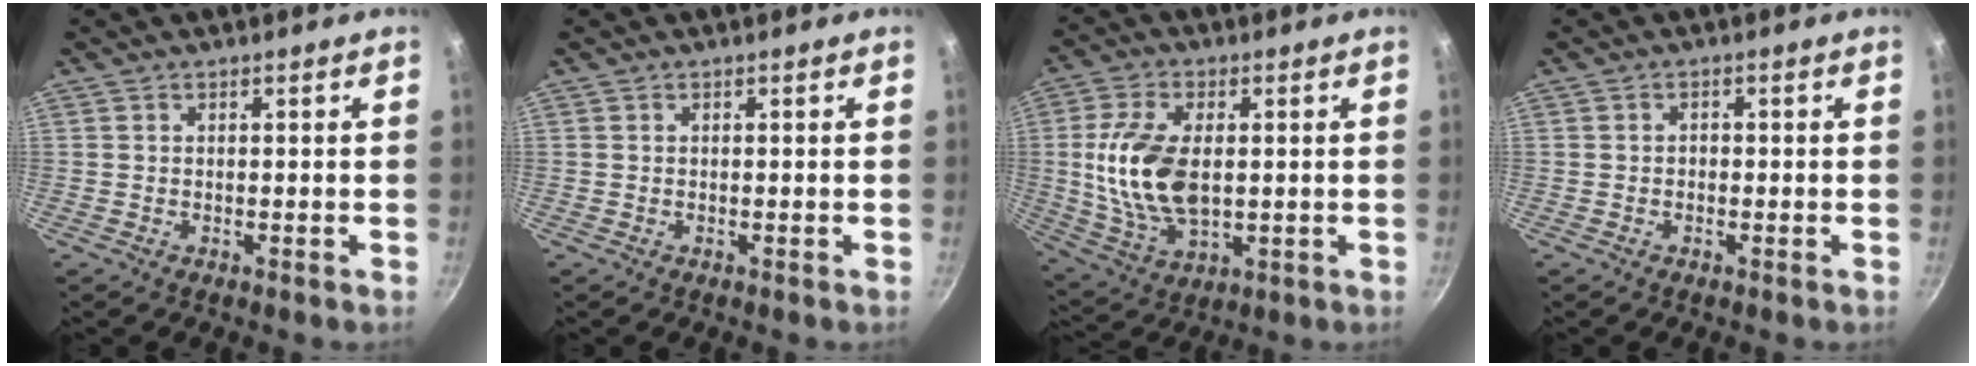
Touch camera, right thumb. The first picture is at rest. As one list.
[{"total": 0.0}, {"total": 14.9, "force": [0.9, 8.5, 12.2], "torque": [-0.229, -0.005, 0.022]}, {"total": 0.9, "force": [-0.3, 0.7, 0.5], "torque": [-0.009, 0.005, -0.004]}]